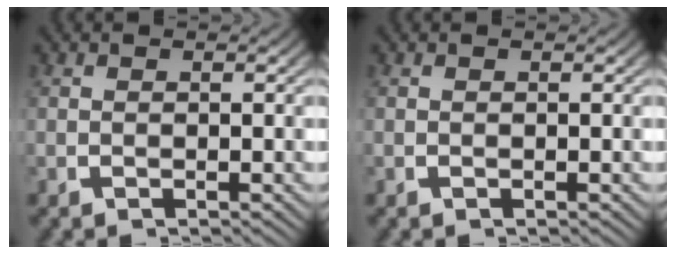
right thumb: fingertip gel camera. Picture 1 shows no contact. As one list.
[{"total": 0.0}]